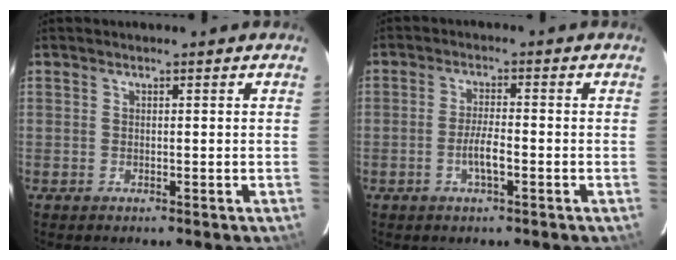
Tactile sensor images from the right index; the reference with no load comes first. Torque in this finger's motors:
{"motor_torque": [1.13, -0.33, 0.56, 0.13]}